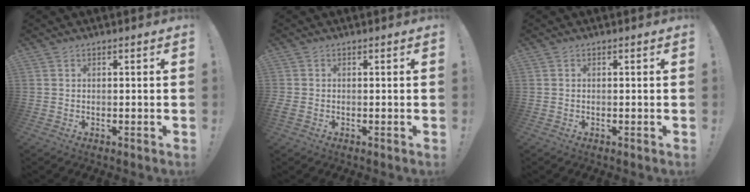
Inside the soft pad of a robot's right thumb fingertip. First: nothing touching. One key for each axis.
{"total": 1.1, "fx": -0.1, "fy": 1.0, "fz": 0.3, "tx": -0.006, "ty": 0.004, "tz": -0.001}
{"total": 0.0}